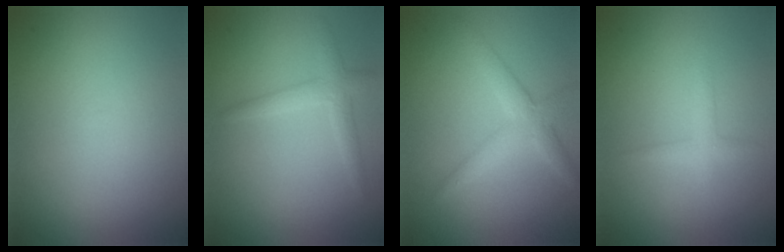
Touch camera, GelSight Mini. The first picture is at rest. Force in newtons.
{"total": 2.1, "press": 2.0, "slide": 0.1}
{"total": 3.0, "press": 3.0, "slide": 0.1}
{"total": 1.3, "press": 1.3, "slide": 0.1}